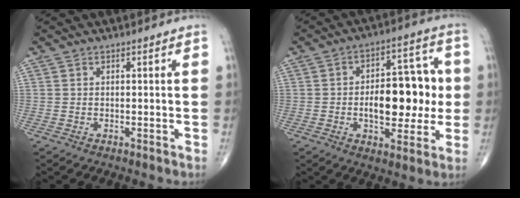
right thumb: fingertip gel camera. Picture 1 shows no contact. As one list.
[{"total": 15.6, "force": [-0.7, 8.3, 13.1], "torque": [-0.151, 0.026, -0.010]}]